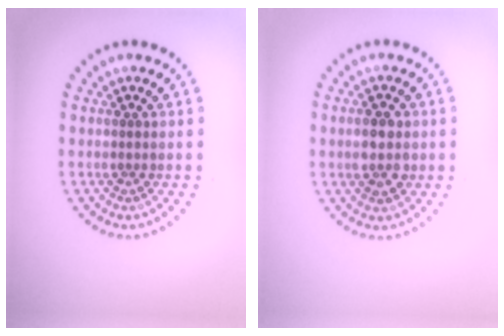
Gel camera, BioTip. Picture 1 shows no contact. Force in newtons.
{"total": 3.4, "press": 3.4, "slide": 0.1}